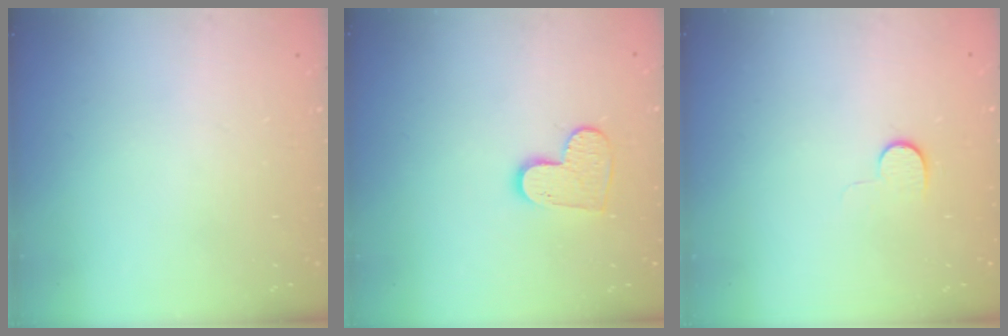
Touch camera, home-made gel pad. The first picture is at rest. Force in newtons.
{"total": 9.0, "press": 9.0, "slide": 0.7}
{"total": 4.5, "press": 4.4, "slide": 0.4}